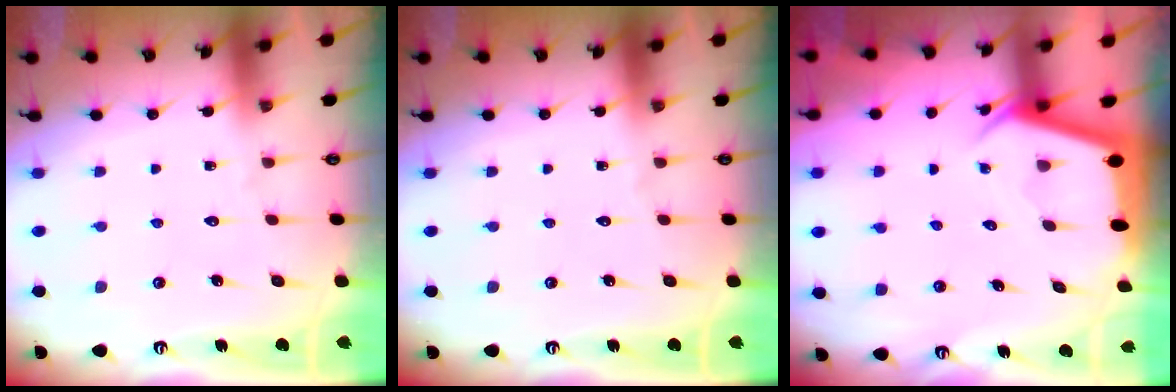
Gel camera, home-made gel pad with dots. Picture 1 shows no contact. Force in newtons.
{"total": 0.0}
{"total": 2.8, "press": 2.8, "slide": 0.2}